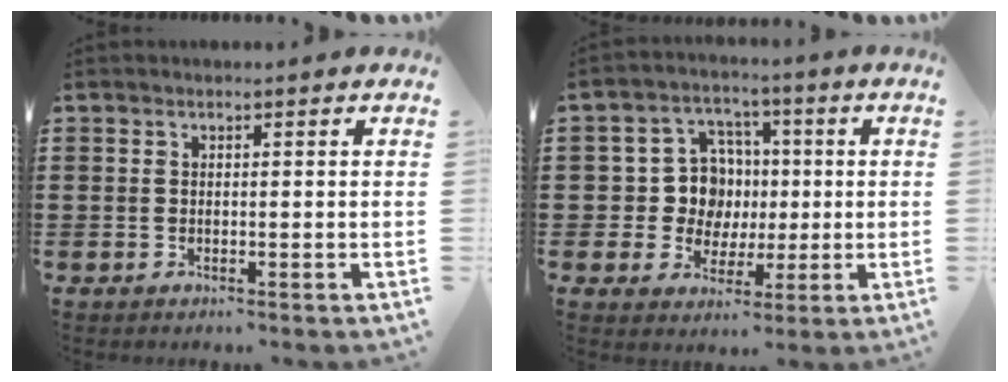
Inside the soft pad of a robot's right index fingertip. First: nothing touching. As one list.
[{"total": 8.2, "force": [0.3, 7.5, 3.4], "torque": [-0.076, 0.017, 0.009]}]